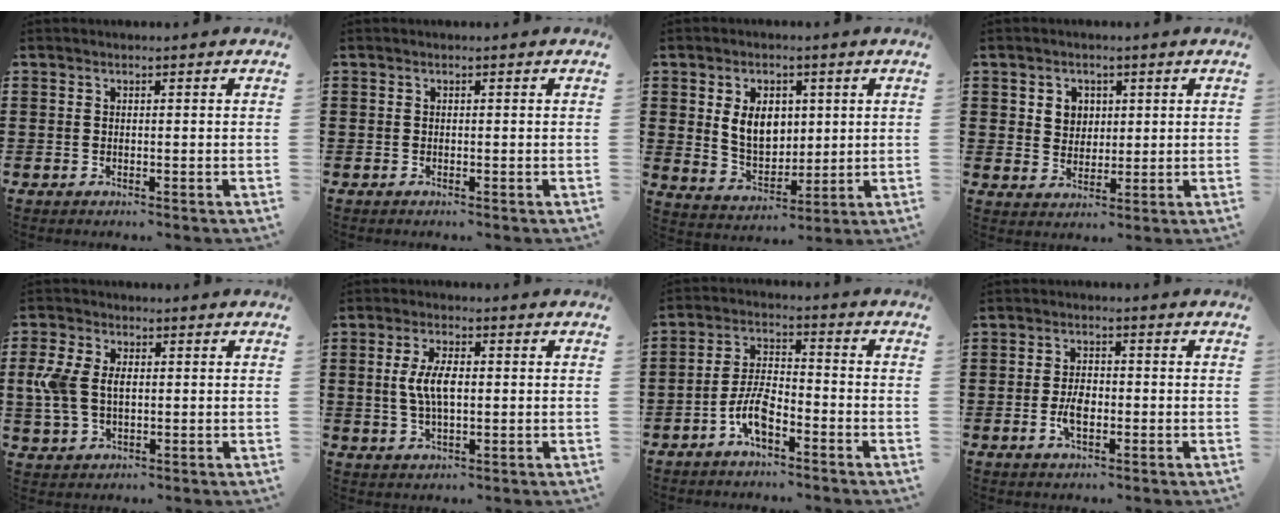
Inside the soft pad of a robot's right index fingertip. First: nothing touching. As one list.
[{"total": 0.0}, {"total": 7.2, "force": [1.5, 5.0, 5.0], "torque": [-0.094, 0.009, 0.025]}, {"total": 3.4, "force": [1.3, 3.0, 0.9], "torque": [-0.023, 0.008, 0.021]}, {"total": 5.7, "force": [0.3, 3.7, 4.3], "torque": [-0.119, 0.003, -0.004]}, {"total": 5.7, "force": [0.4, 2.3, 5.3], "torque": [-0.117, 0.002, 0.000]}, {"total": 6.2, "force": [-3.5, 2.4, 4.5], "torque": [-0.107, 0.002, -0.073]}, {"total": 4.0, "force": [-0.9, 2.1, 3.3], "torque": [-0.073, 0.000, -0.019]}]